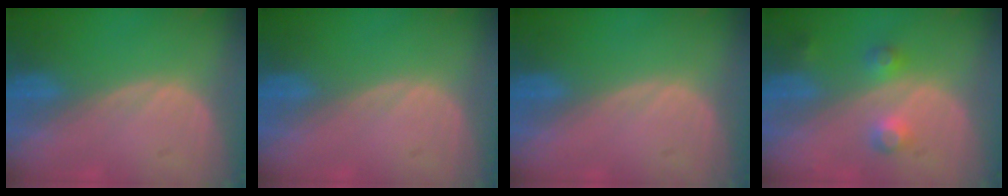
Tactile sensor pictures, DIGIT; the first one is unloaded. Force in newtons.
{"total": 0.0}
{"total": 0.0}
{"total": 3.7, "press": 3.7, "slide": 0.4}